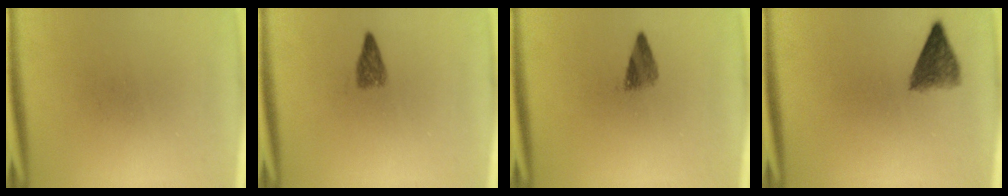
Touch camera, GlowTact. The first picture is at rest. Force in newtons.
{"total": 2.3}
{"total": 2.9}
{"total": 5.0}